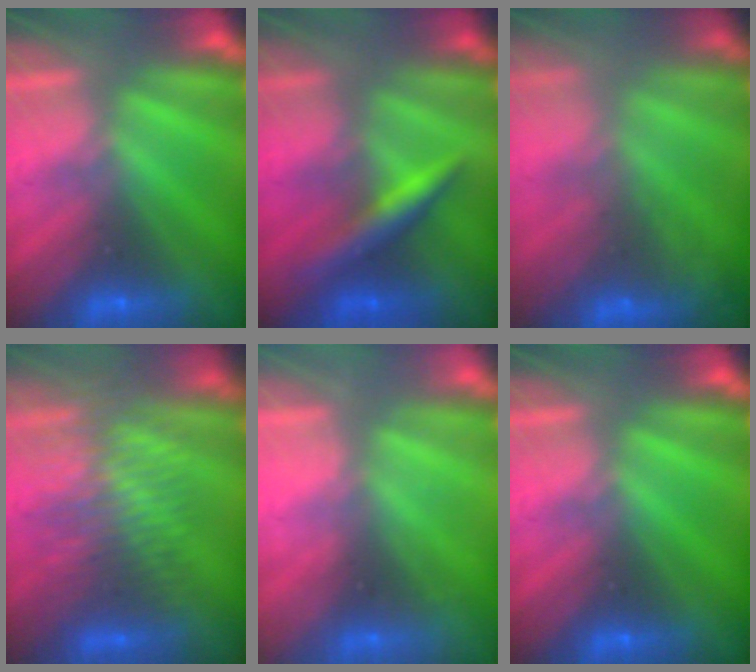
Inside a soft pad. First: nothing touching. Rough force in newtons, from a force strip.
{"total": 2.3}
{"total": 7.7}
{"total": 3.5}
{"total": 2.1}
{"total": 0.0}